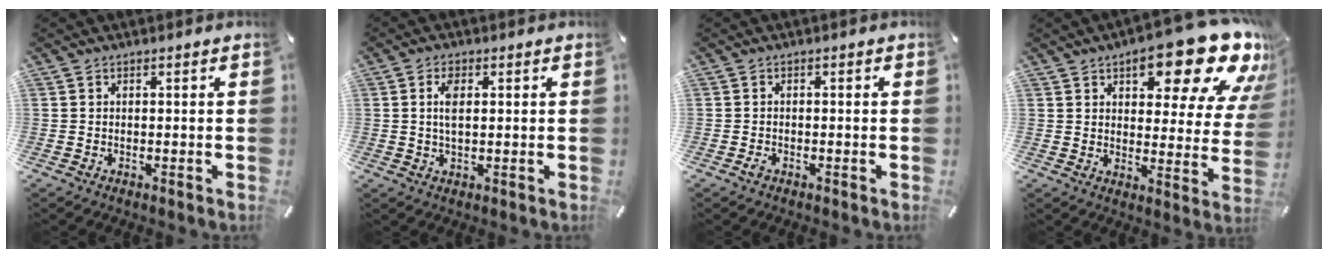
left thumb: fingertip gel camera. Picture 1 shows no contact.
{"total": 4.2, "force": [0.8, 2.1, 3.6], "torque": [-0.076, 0.001, 0.008]}
{"total": 1.0, "force": [-0.6, 0.5, 0.6], "torque": [-0.011, 0.001, -0.013]}
{"total": 20.4, "force": [12.5, 8.5, 13.6], "torque": [-0.167, -0.083, 0.200]}